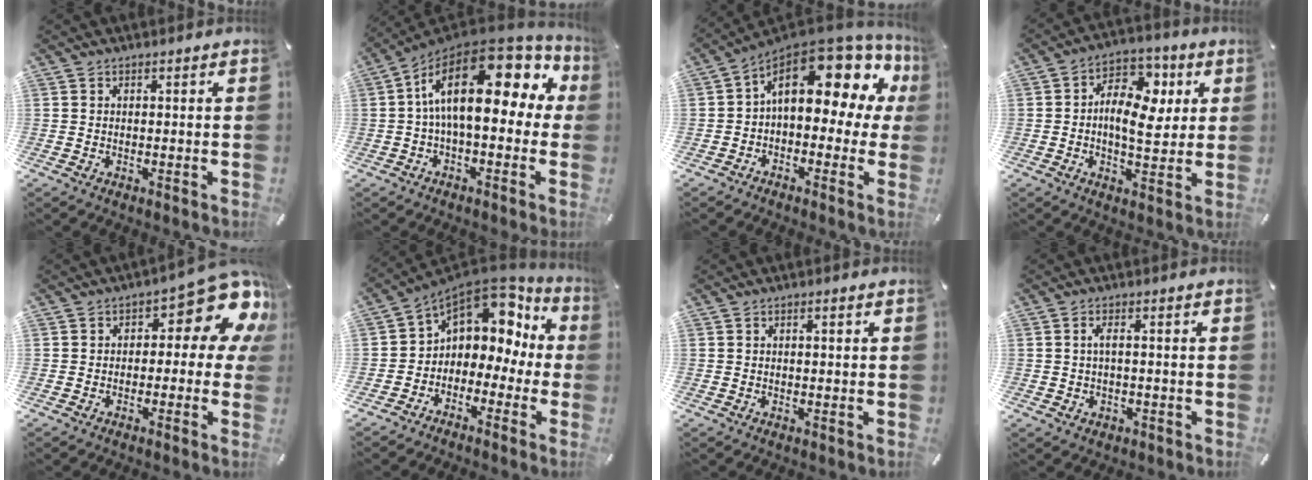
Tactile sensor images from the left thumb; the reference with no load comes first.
{"total": 20.7, "force": [4.5, 9.3, 18.0], "torque": [-0.312, -0.031, 0.080]}
{"total": 17.7, "force": [7.4, 9.1, 13.2], "torque": [-0.193, -0.056, 0.120]}
{"total": 12.3, "force": [2.3, 8.2, 8.9], "torque": [-0.134, -0.012, 0.041]}
{"total": 12.4, "force": [5.6, 5.3, 9.7], "torque": [-0.124, -0.049, 0.093]}
{"total": 8.7, "force": [3.5, 6.7, 4.2], "torque": [-0.069, -0.036, 0.063]}
{"total": 1.0, "force": [0.0, 0.3, 1.0], "torque": [-0.018, 0.001, -0.002]}
{"total": 3.0, "force": [0.0, 1.7, 2.4], "torque": [-0.049, 0.007, -0.003]}